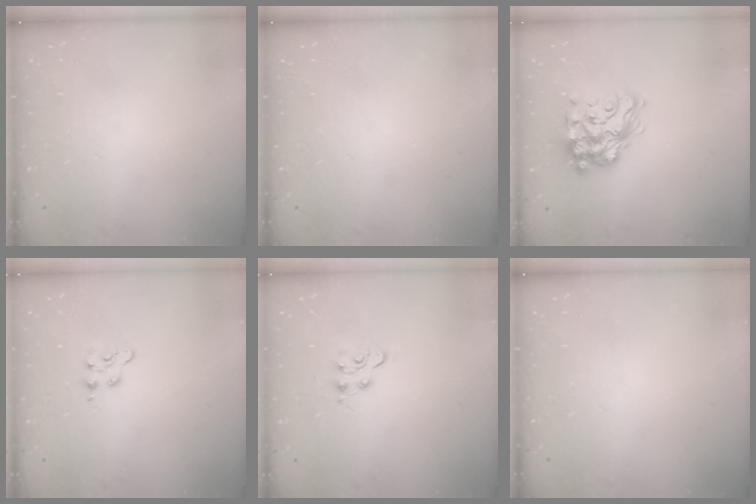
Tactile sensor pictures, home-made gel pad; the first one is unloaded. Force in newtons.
{"total": 0.0}
{"total": 17.0, "press": 16.9, "slide": 1.2}
{"total": 2.2, "press": 2.2, "slide": 0.5}
{"total": 5.3, "press": 5.3, "slide": 0.6}
{"total": 0.0}